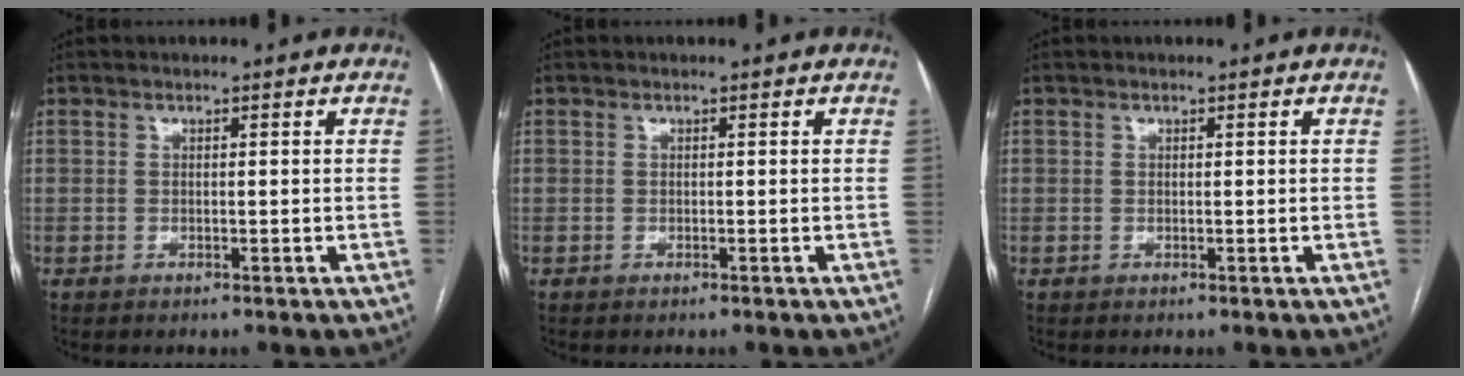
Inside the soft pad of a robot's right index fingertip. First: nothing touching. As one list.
[{"total": 0.0}, {"total": 0.0}]